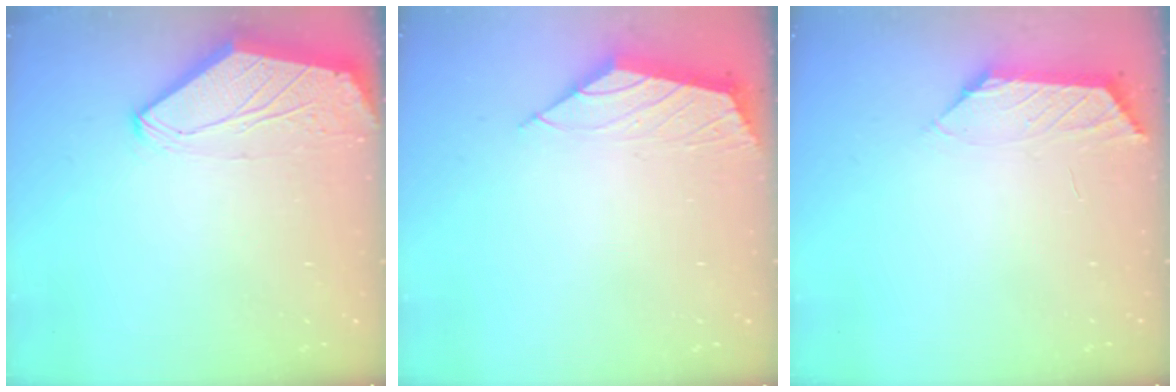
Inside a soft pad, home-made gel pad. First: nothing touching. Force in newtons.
{"total": 2.0, "press": 2.0, "slide": 0.5}
{"total": 1.7, "press": 1.6, "slide": 0.5}